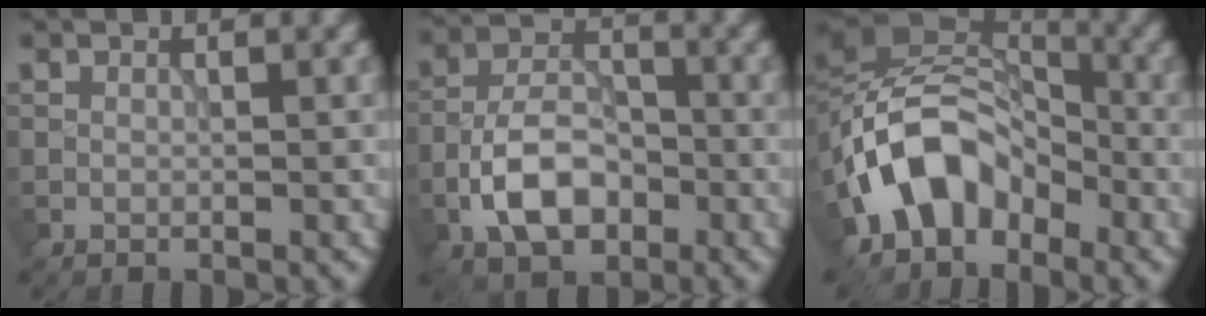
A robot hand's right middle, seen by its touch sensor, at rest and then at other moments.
{"total": 6.2, "force": [-2.5, 3.6, 4.3], "torque": [-0.075, 0.006, -0.050]}
{"total": 8.5, "force": [-4.2, 5.7, 4.7], "torque": [-0.072, 0.013, -0.095]}